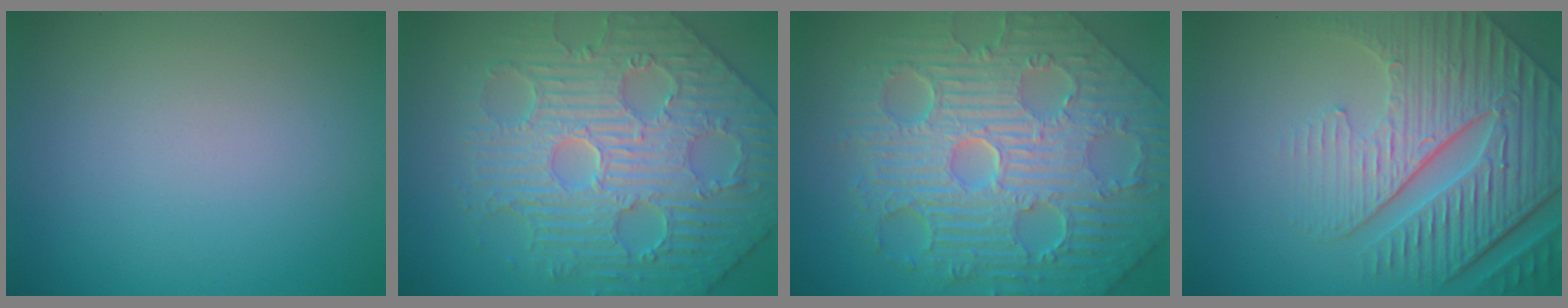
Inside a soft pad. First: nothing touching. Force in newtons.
{"total": 7.2, "press": 6.0, "slide": 3.9}
{"total": 12.3, "press": 8.2, "slide": 9.2}
{"total": 8.6, "press": 6.2, "slide": 5.9}